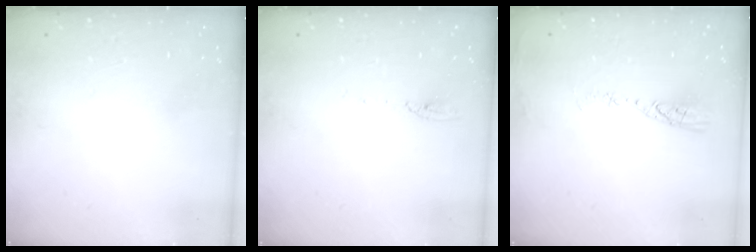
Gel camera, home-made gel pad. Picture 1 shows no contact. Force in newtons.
{"total": 4.1, "press": 4.0, "slide": 0.7}
{"total": 5.0, "press": 5.0, "slide": 0.6}